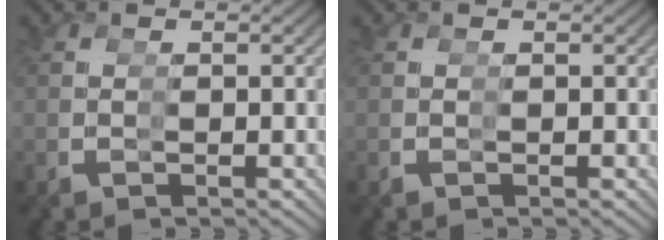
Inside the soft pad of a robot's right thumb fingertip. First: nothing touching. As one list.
[{"total": 0.0}]